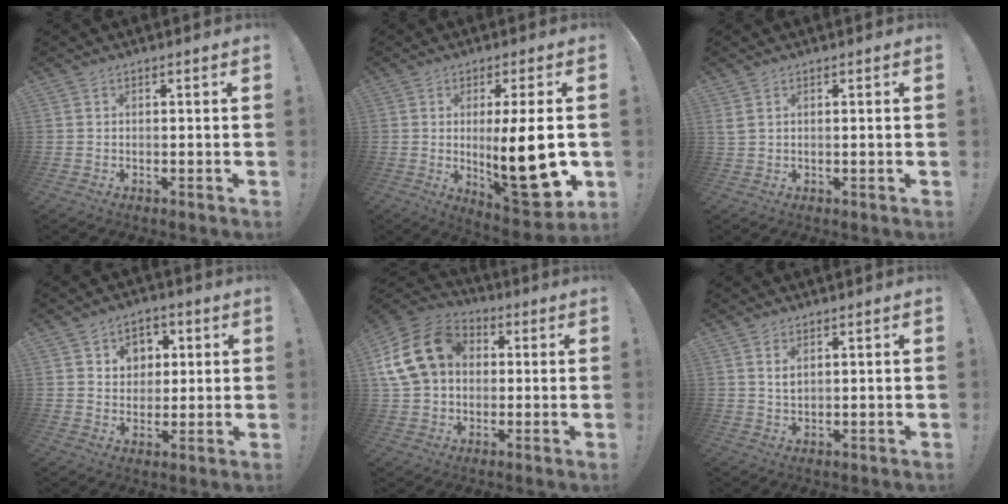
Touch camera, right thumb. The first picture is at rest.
{"total": 18.2, "force": [-0.8, 4.8, 17.5], "torque": [-0.258, -0.019, -0.007]}
{"total": 1.7, "force": [0.8, 0.5, 1.5], "torque": [-0.038, 0.004, 0.018]}
{"total": 6.7, "force": [2.5, 5.9, 1.7], "torque": [-0.028, -0.020, 0.049]}
{"total": 17.3, "force": [4.0, 13.8, 9.6], "torque": [-0.175, 0.008, 0.081]}
{"total": 2.5, "force": [1.4, 1.0, 1.8], "torque": [-0.023, -0.009, 0.023]}